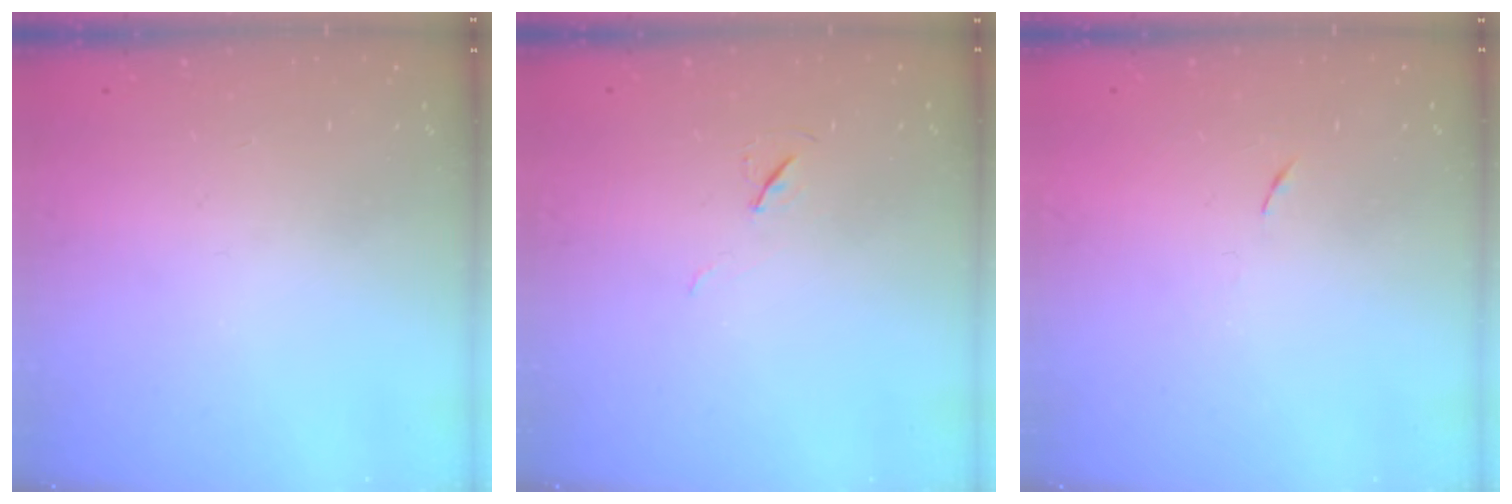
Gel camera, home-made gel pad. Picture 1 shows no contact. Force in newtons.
{"total": 6.4, "press": 5.8, "slide": 2.5}
{"total": 3.8, "press": 3.7, "slide": 0.7}